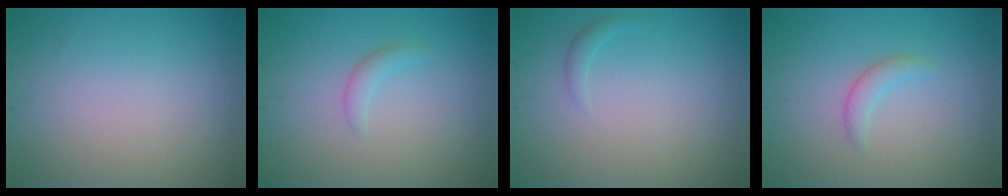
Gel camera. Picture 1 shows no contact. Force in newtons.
{"total": 1.0, "press": 1.0, "slide": 0.1}
{"total": 0.7, "press": 0.7, "slide": 0.1}
{"total": 1.4, "press": 1.4, "slide": 0.2}